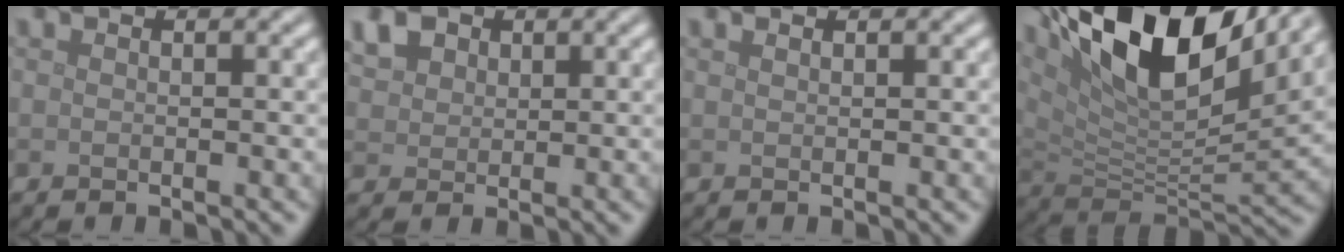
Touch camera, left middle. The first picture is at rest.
{"total": 2.9, "force": [1.5, 2.2, 1.3], "torque": [-0.034, 0.005, 0.027]}
{"total": 0.5, "force": [0.4, 0.1, 0.3], "torque": [-0.003, 0.001, 0.006]}
{"total": 14.5, "force": [8.3, 5.3, 10.6], "torque": [-0.195, 0.023, 0.147]}